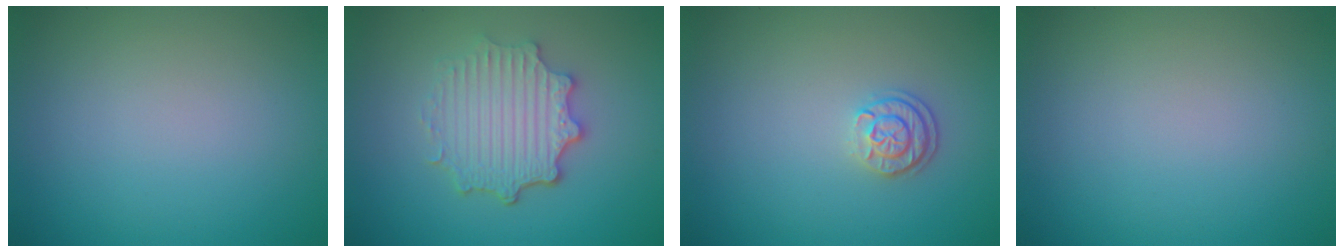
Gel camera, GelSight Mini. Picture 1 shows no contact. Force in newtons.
{"total": 4.9, "press": 3.8, "slide": 3.1}
{"total": 1.8, "press": 1.5, "slide": 0.9}
{"total": 0.0}